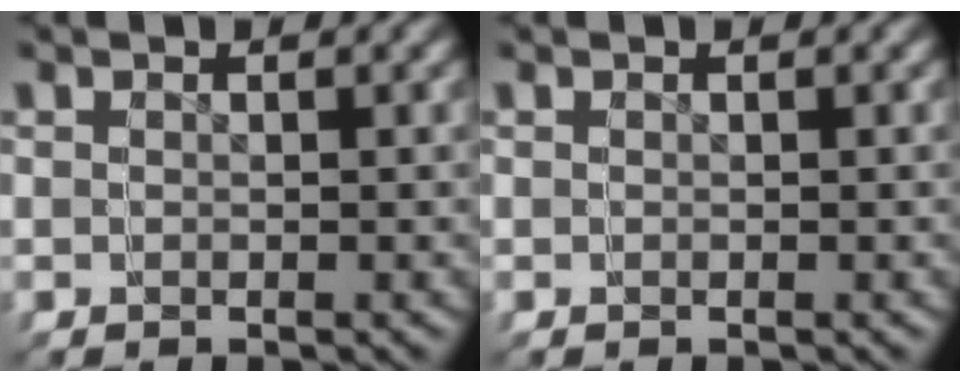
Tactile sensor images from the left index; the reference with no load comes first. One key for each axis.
{"total": 0.0}